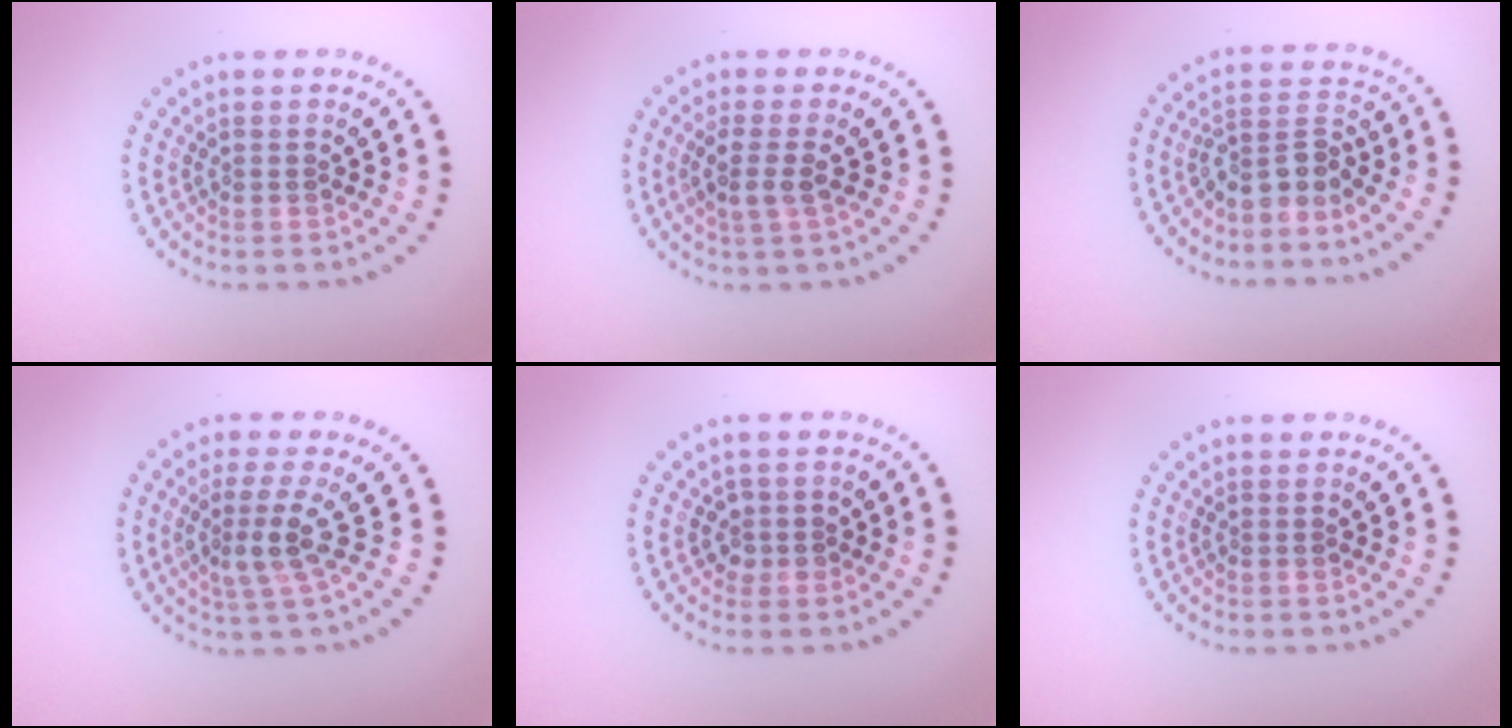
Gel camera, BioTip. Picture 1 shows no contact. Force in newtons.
{"total": 2.1, "press": 1.7, "slide": 1.2}
{"total": 3.1, "press": 2.2, "slide": 2.2}
{"total": 3.0, "press": 2.4, "slide": 1.9}
{"total": 1.3, "press": 1.2, "slide": 0.6}
{"total": 0.0}